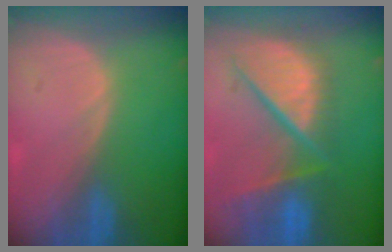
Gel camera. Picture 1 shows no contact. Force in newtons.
{"total": 12.4, "press": 10.1, "slide": 7.1}